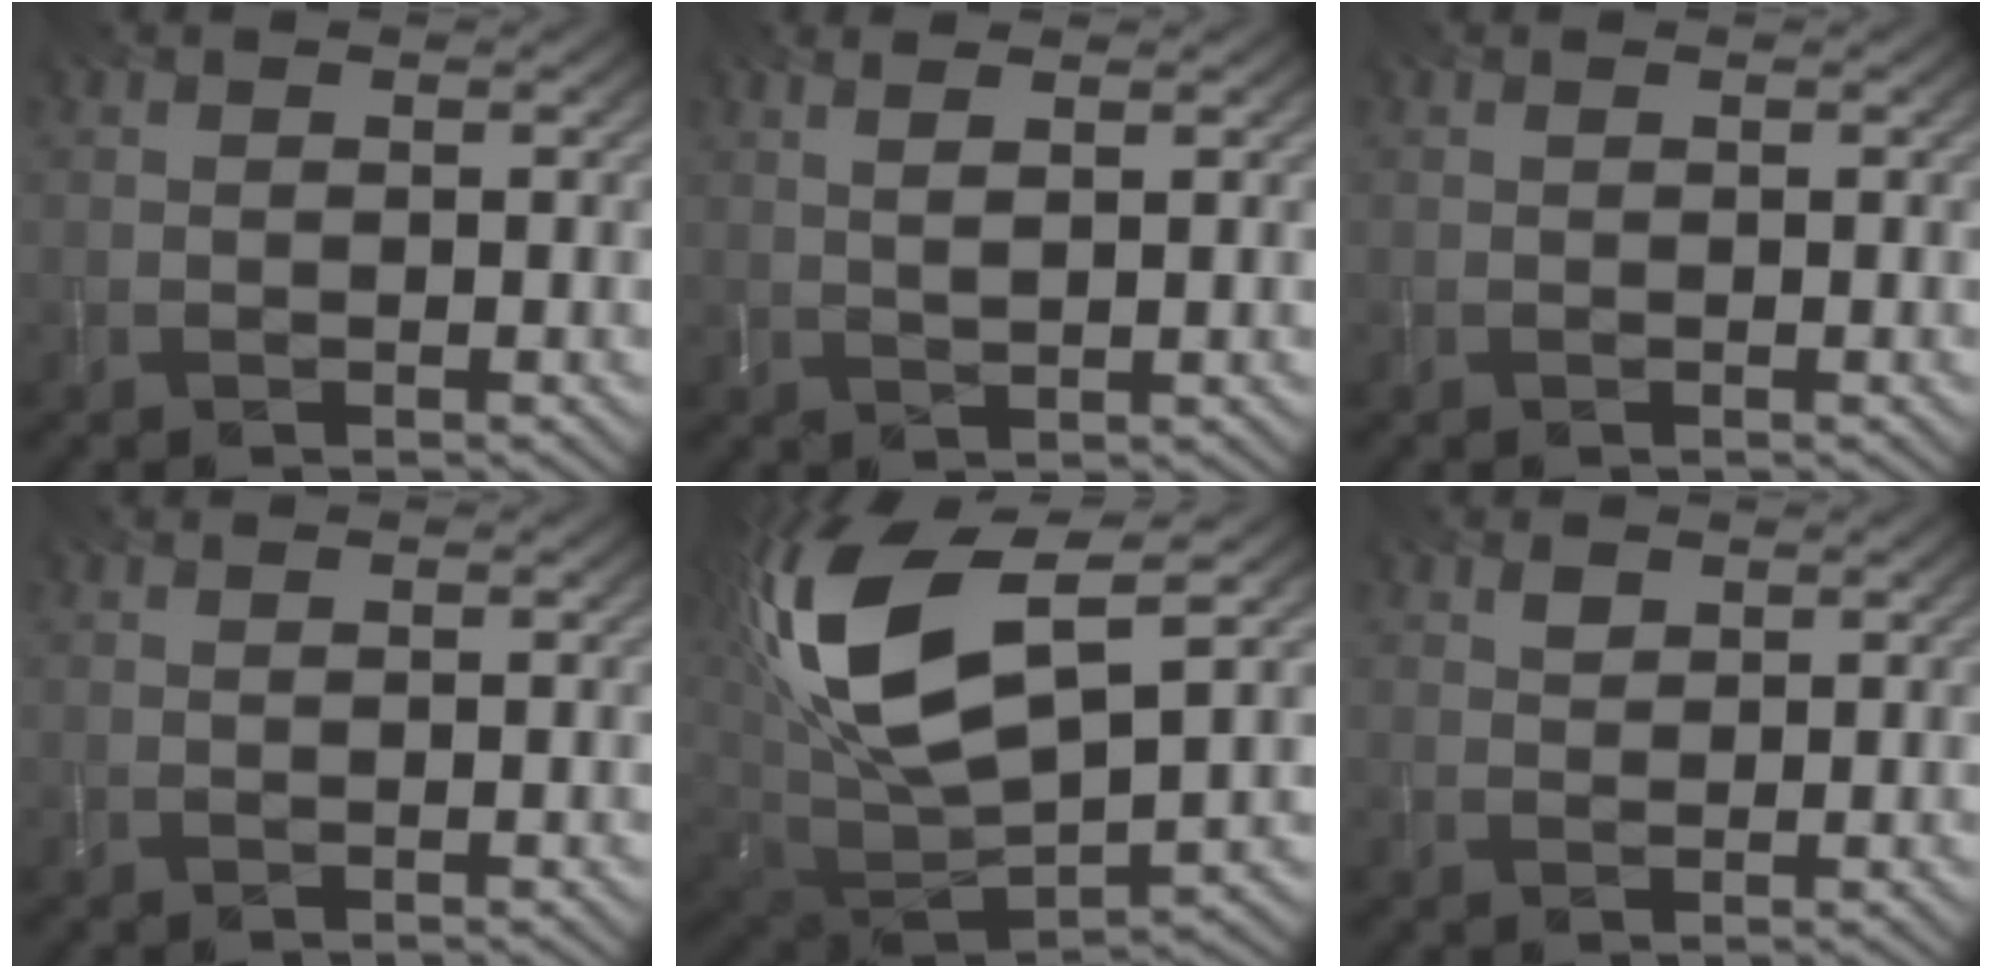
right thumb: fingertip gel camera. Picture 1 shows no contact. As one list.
[{"total": 2.3, "force": [1.3, 0.4, 1.9], "torque": [-0.030, 0.002, 0.023]}, {"total": 0.0}, {"total": 0.0}, {"total": 18.2, "force": [6.5, 9.1, 14.4], "torque": [-0.347, 0.008, 0.132]}, {"total": 1.4, "force": [0.9, 0.8, 0.6], "torque": [-0.013, 0.000, 0.020]}]